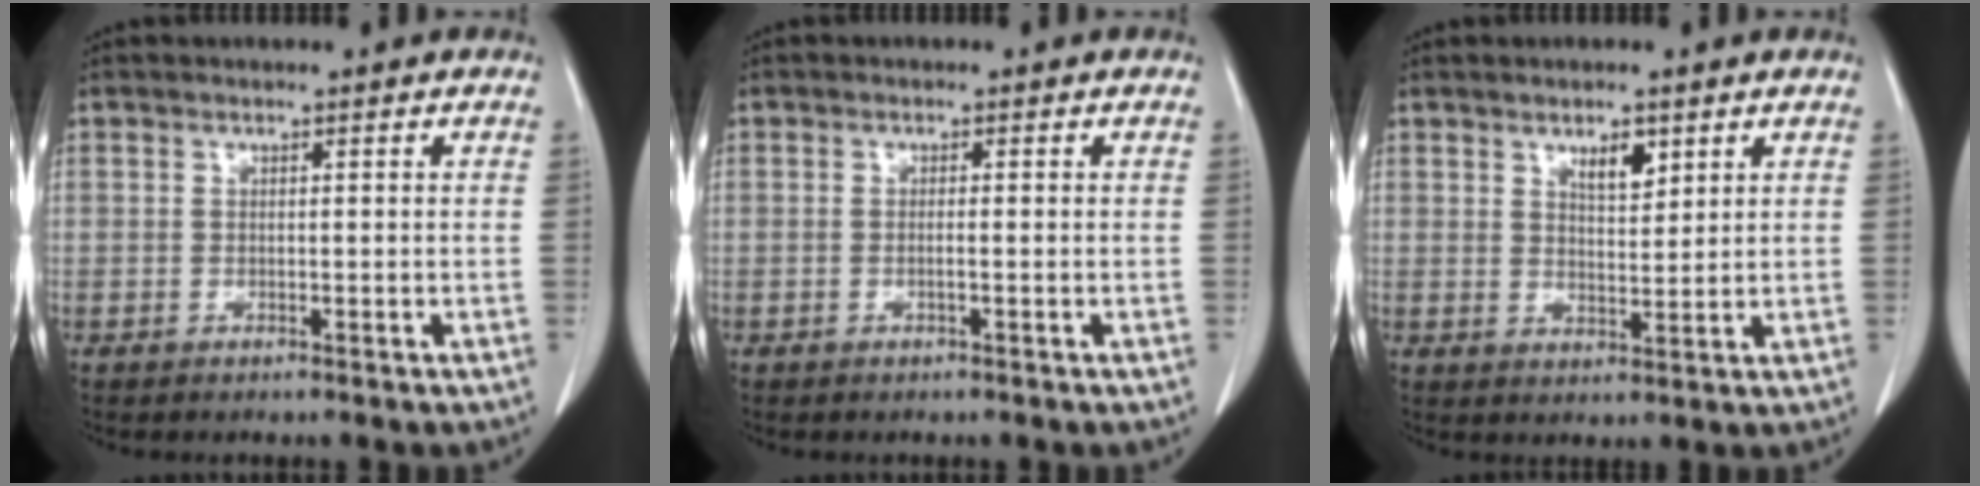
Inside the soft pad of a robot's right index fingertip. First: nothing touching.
{"total": 0.8, "force": [-0.3, -0.1, 0.7], "torque": [-0.013, 0.001, -0.004]}
{"total": 3.7, "force": [2.2, 1.3, 2.7], "torque": [-0.044, -0.003, 0.040]}